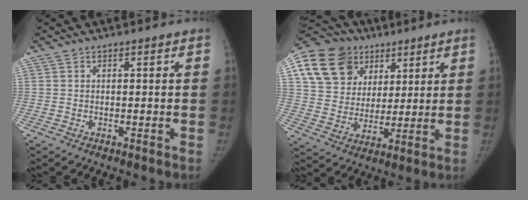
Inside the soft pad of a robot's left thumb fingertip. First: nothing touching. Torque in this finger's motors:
{"motor_torque": [0.56, 0.31, 1.07, -0.79, 0.18]}